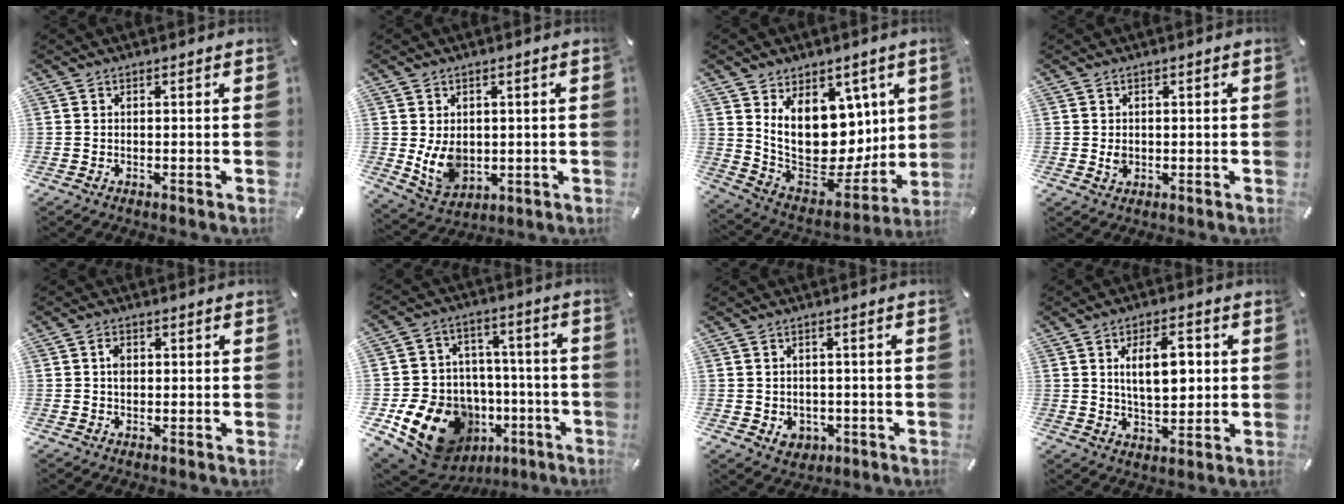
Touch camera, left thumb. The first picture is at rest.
{"total": 8.1, "force": [0.3, 6.6, 4.7], "torque": [-0.097, -0.006, 0.005]}
{"total": 18.8, "force": [4.7, 13.8, 11.9], "torque": [-0.221, -0.060, 0.097]}
{"total": 1.8, "force": [0.0, 1.5, 1.0], "torque": [-0.011, 0.000, -0.002]}
{"total": 2.4, "force": [0.3, 1.8, 1.6], "torque": [-0.026, 0.003, 0.002]}
{"total": 18.8, "force": [-8.2, 14.6, 8.5], "torque": [-0.132, 0.036, -0.108]}
{"total": 4.3, "force": [-1.0, 3.9, 1.7], "torque": [-0.013, 0.002, -0.017]}
{"total": 10.8, "force": [2.2, 6.0, 8.8], "torque": [-0.148, -0.005, 0.028]}